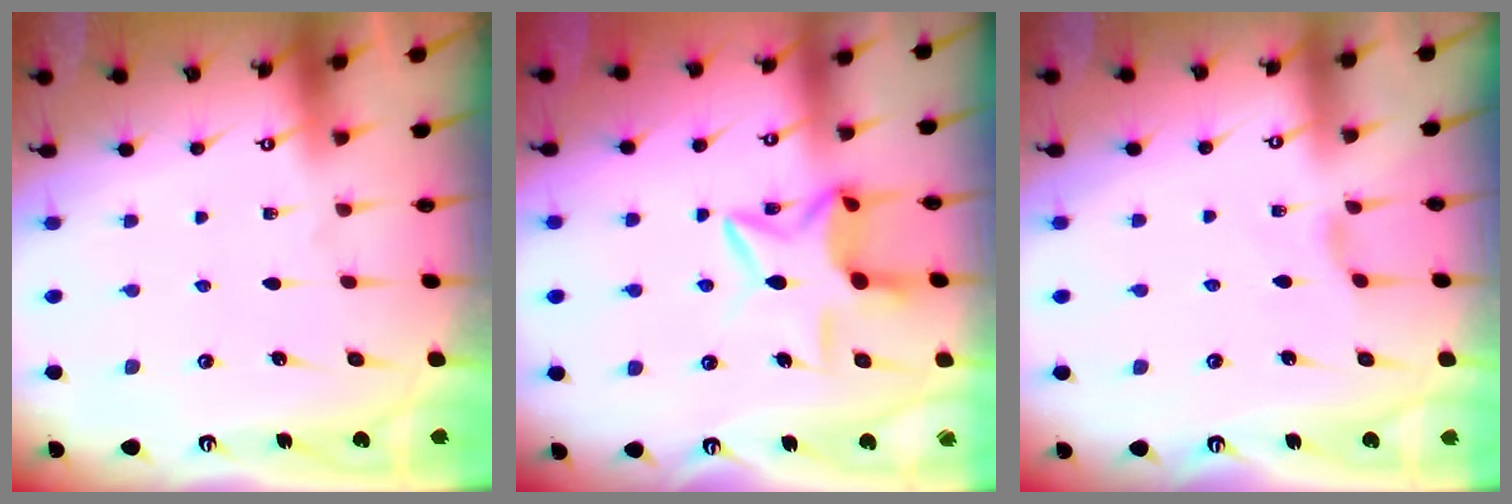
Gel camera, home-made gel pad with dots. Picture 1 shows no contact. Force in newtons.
{"total": 10.9, "press": 10.9, "slide": 1.1}
{"total": 2.3, "press": 2.2, "slide": 0.5}